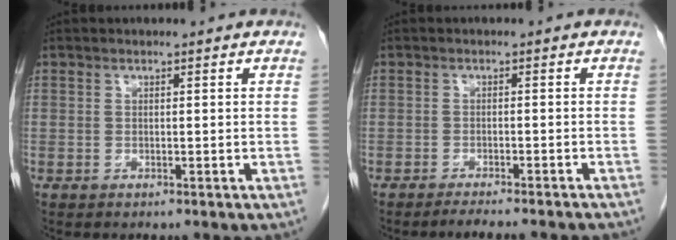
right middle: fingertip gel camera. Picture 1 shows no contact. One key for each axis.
{"total": 7.4, "fx": -6.8, "fy": 0.1, "fz": 3.0, "tx": -0.024, "ty": -0.013, "tz": -0.089}